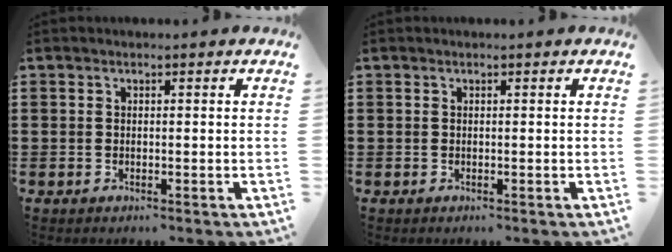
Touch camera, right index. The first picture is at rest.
{"total": 0.0}